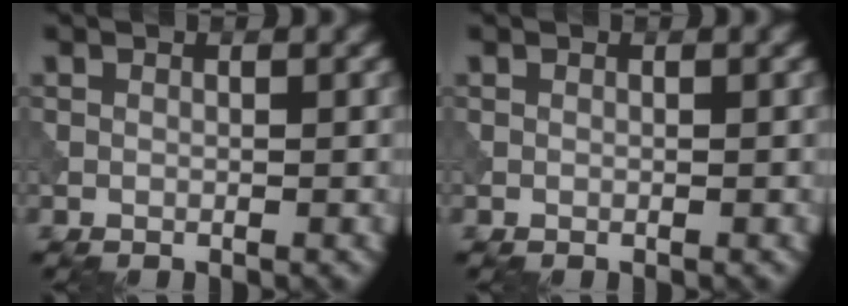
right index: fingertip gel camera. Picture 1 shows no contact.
{"total": 0.0}